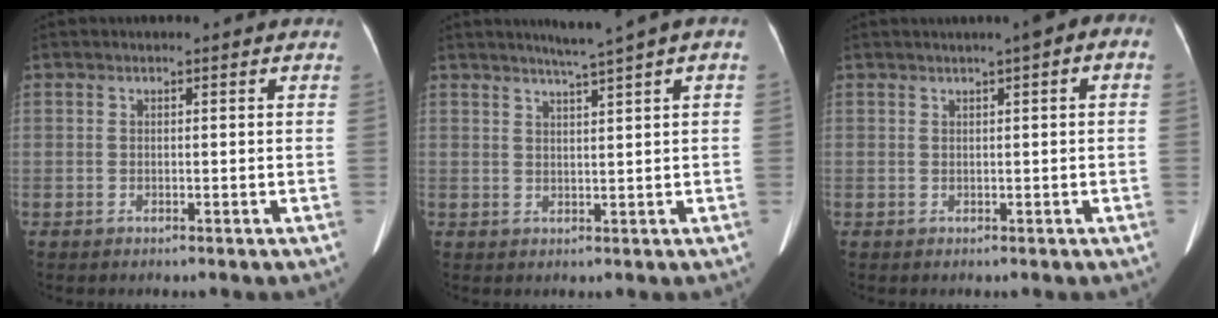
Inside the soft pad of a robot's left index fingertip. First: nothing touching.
{"total": 2.8, "force": [2.1, -0.9, 1.7], "torque": [-0.034, -0.001, 0.041]}
{"total": 4.0, "force": [1.5, 0.6, 3.7], "torque": [-0.047, 0.021, 0.016]}